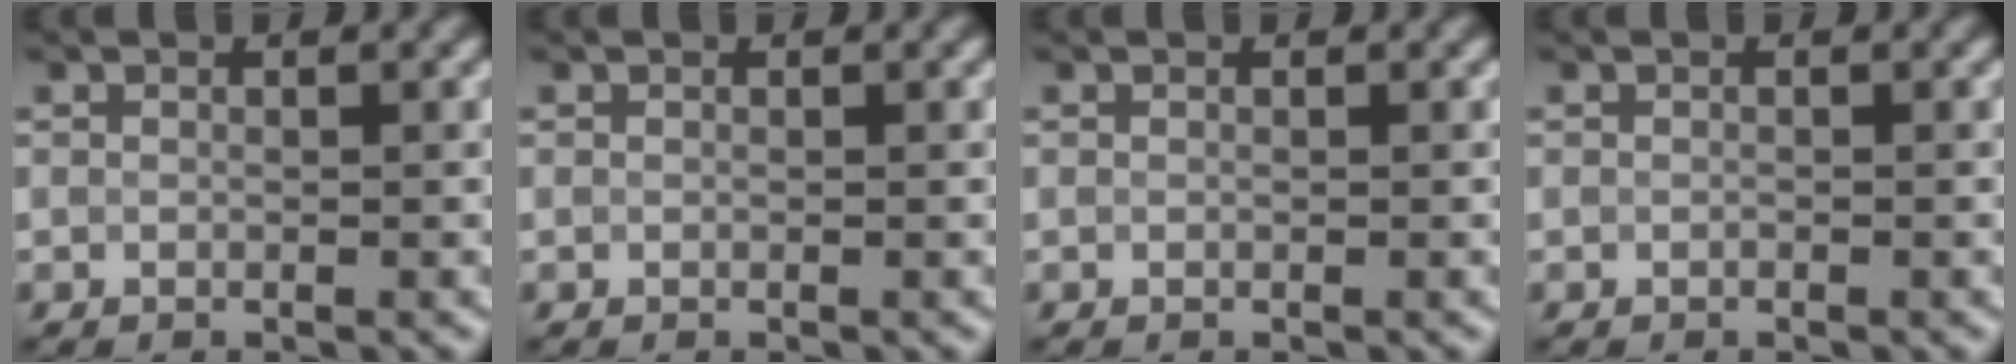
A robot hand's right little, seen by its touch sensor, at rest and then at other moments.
{"total": 0.0}
{"total": 0.0}
{"total": 0.6, "force": [-0.5, -0.1, -0.1], "torque": [0.002, -0.004, -0.005]}